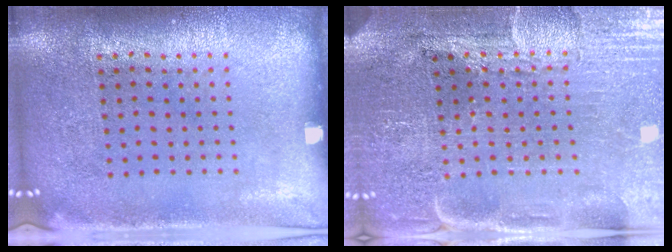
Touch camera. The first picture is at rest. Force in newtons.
{"total": 4.0, "press": 3.8, "slide": 1.4}